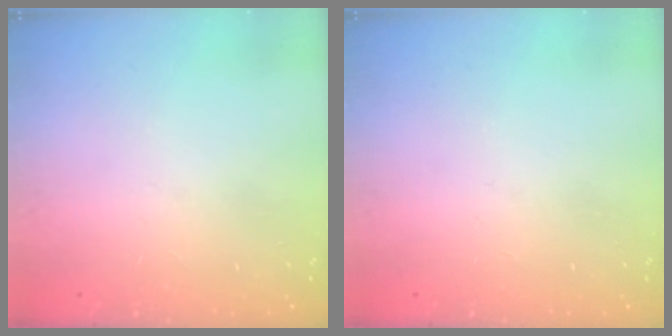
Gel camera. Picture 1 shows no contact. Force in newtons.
{"total": 0.0}